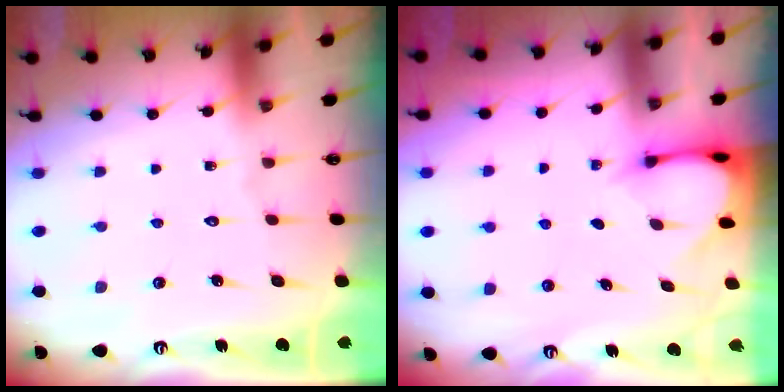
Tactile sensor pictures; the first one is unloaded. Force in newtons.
{"total": 3.1, "press": 3.1, "slide": 0.2}